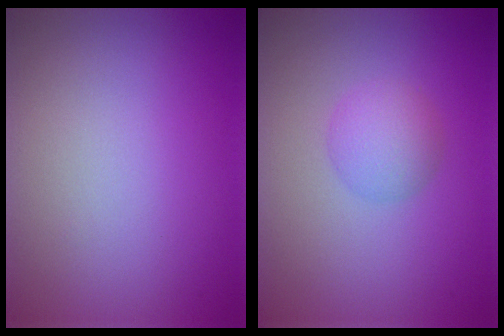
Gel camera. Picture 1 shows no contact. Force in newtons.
{"total": 2.5, "press": 2.5, "slide": 0.1}